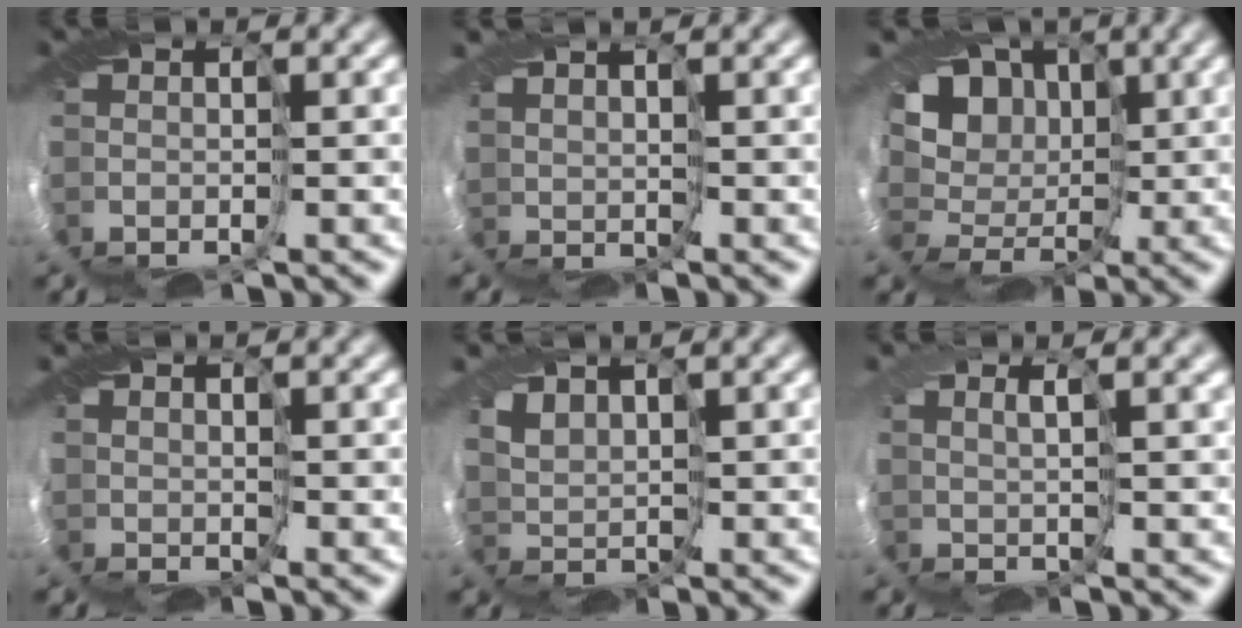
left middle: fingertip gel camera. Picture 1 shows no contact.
{"total": 1.3, "force": [1.3, 0.0, -0.1], "torque": [-0.006, 0.001, 0.024]}
{"total": 10.3, "force": [2.1, 8.3, 5.6], "torque": [-0.090, 0.015, 0.004]}
{"total": 0.8, "force": [0.7, 0.2, -0.2], "torque": [0.003, -0.003, 0.011]}
{"total": 2.3, "force": [2.0, 1.0, 0.6], "torque": [-0.019, 0.000, 0.038]}
{"total": 1.8, "force": [1.5, -0.3, 1.1], "torque": [-0.021, 0.003, 0.016]}